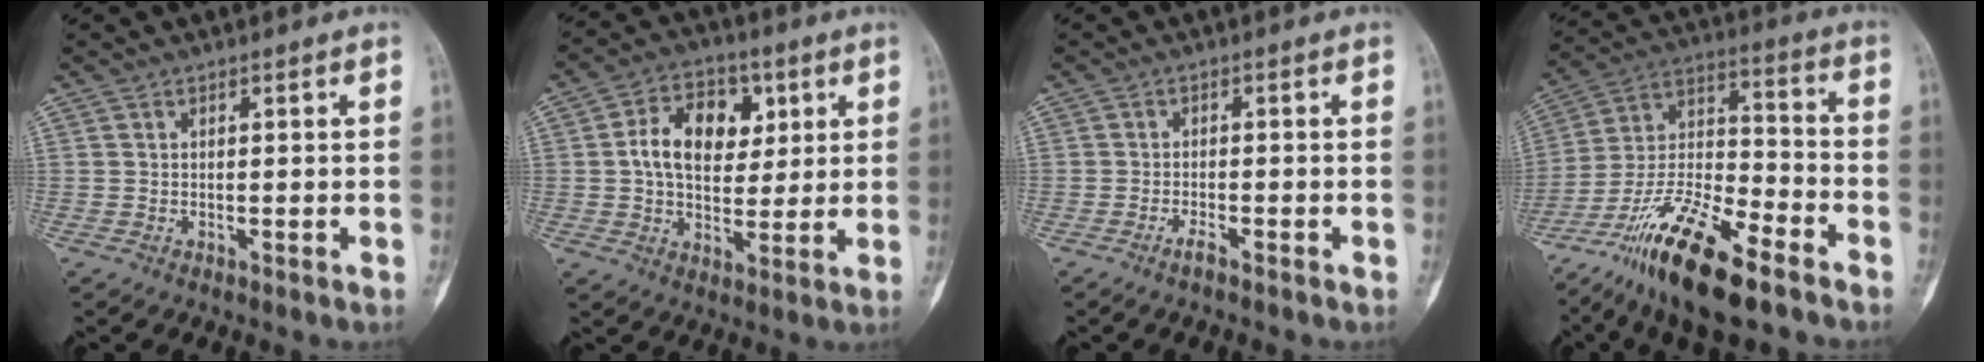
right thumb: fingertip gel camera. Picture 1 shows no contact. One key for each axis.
{"total": 12.6, "fx": 2.8, "fy": 8.7, "fz": 8.7, "tx": -0.108, "ty": 0.003, "tz": 0.041}
{"total": 1.8, "fx": -1.4, "fy": 0.4, "fz": 1.1, "tx": -0.024, "ty": 0.005, "tz": -0.029}
{"total": 20.0, "fx": -13.3, "fy": 6.1, "fz": 13.7, "tx": -0.260, "ty": 0.070, "tz": -0.239}